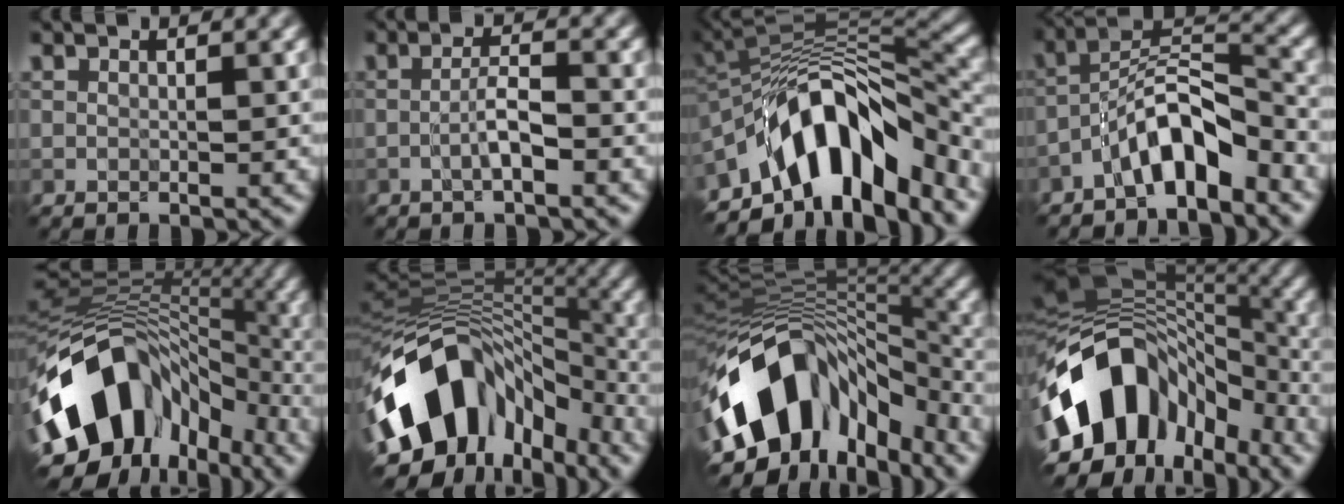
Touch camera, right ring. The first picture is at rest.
{"total": 2.4, "force": [-1.9, -0.1, 1.4], "torque": [-0.027, 0.014, -0.021]}
{"total": 13.0, "force": [-7.7, 5.9, 8.6], "torque": [-0.126, 0.020, -0.130]}
{"total": 6.3, "force": [-5.2, 1.4, 3.3], "torque": [-0.058, 0.022, -0.082]}
{"total": 14.8, "force": [-6.1, 10.3, 8.7], "torque": [-0.155, 0.019, -0.097]}
{"total": 13.8, "force": [-6.4, 9.0, 8.3], "torque": [-0.158, 0.016, -0.098]}
{"total": 13.8, "force": [-7.1, 7.9, 8.8], "torque": [-0.167, 0.023, -0.104]}
{"total": 14.1, "force": [-5.3, 9.2, 9.3], "torque": [-0.167, 0.021, -0.086]}